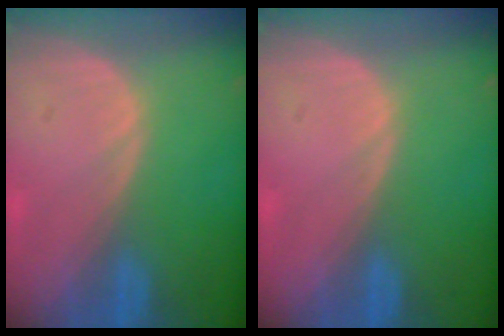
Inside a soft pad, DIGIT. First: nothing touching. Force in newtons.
{"total": 0.0}